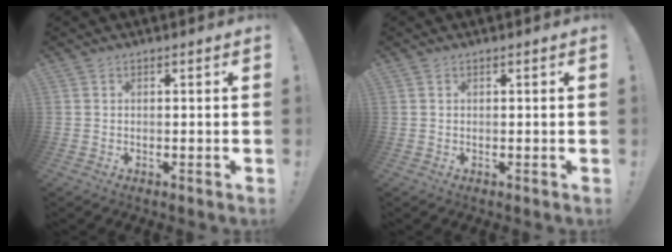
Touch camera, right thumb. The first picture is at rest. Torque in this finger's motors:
{"motor_torque": [-0.09, -0.22, 0.07, 0.00, 0.08]}